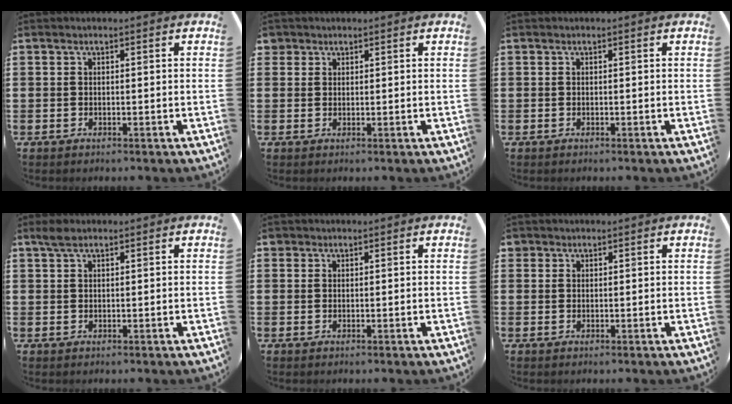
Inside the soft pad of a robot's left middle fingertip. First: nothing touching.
{"total": 1.3, "force": [1.1, 0.7, 0.0], "torque": [0.007, 0.001, 0.020]}
{"total": 0.0}
{"total": 1.6, "force": [1.3, 0.5, 0.8], "torque": [-0.018, 0.005, 0.022]}
{"total": 0.7, "force": [0.6, 0.4, -0.1], "torque": [0.002, 0.002, 0.011]}
{"total": 0.9, "force": [0.7, 0.5, -0.1], "torque": [0.000, 0.003, 0.015]}